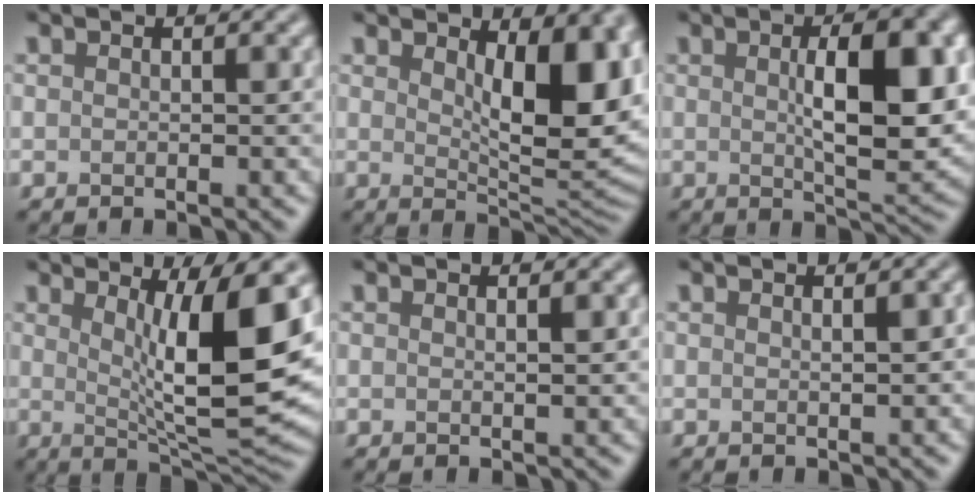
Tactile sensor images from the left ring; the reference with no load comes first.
{"total": 9.2, "force": [2.5, 3.8, 8.1], "torque": [-0.106, -0.004, 0.041]}
{"total": 8.7, "force": [1.1, 2.8, 8.2], "torque": [-0.116, 0.000, 0.019]}
{"total": 9.8, "force": [1.9, 1.9, 9.4], "torque": [-0.145, -0.018, 0.039]}
{"total": 0.8, "force": [0.4, 0.2, 0.7], "torque": [-0.006, 0.003, 0.004]}
{"total": 1.1, "force": [0.3, 0.1, 1.1], "torque": [-0.016, 0.003, 0.005]}